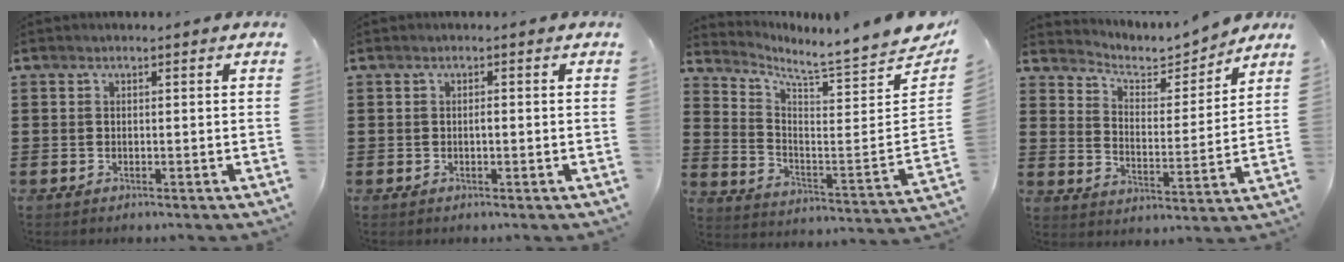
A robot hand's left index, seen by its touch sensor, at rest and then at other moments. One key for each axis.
{"total": 0.6, "fx": -0.1, "fy": 0.1, "fz": 0.6, "tx": -0.012, "ty": -0.004, "tz": -0.002}
{"total": 5.5, "fx": 5.1, "fy": -0.7, "fz": 1.7, "tx": -0.047, "ty": -0.069, "tz": 0.078}
{"total": 4.4, "fx": 4.0, "fy": 1.7, "fz": 0.7, "tx": -0.033, "ty": -0.030, "tz": 0.061}